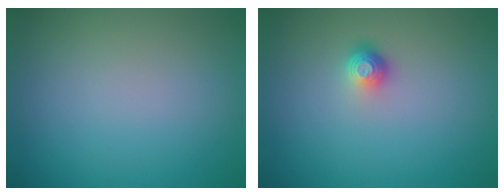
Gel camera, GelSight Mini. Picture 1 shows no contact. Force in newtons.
{"total": 1.6, "press": 1.2, "slide": 1.1}